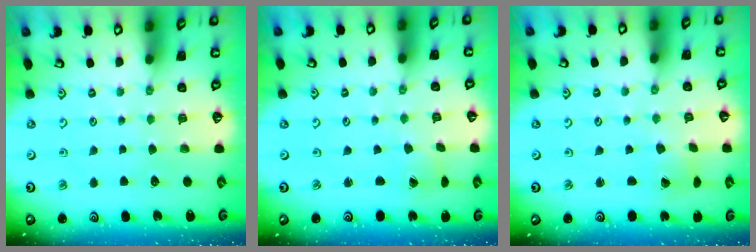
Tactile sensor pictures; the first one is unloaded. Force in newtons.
{"total": 1.1, "press": 1.1, "slide": 0.0}
{"total": 2.0, "press": 2.0, "slide": 0.3}